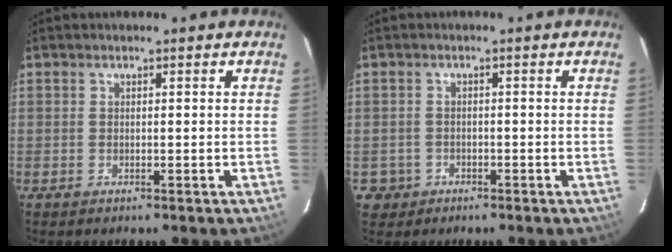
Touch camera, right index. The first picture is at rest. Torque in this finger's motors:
{"motor_torque": [-0.38, -0.03, -1.05, -0.21]}